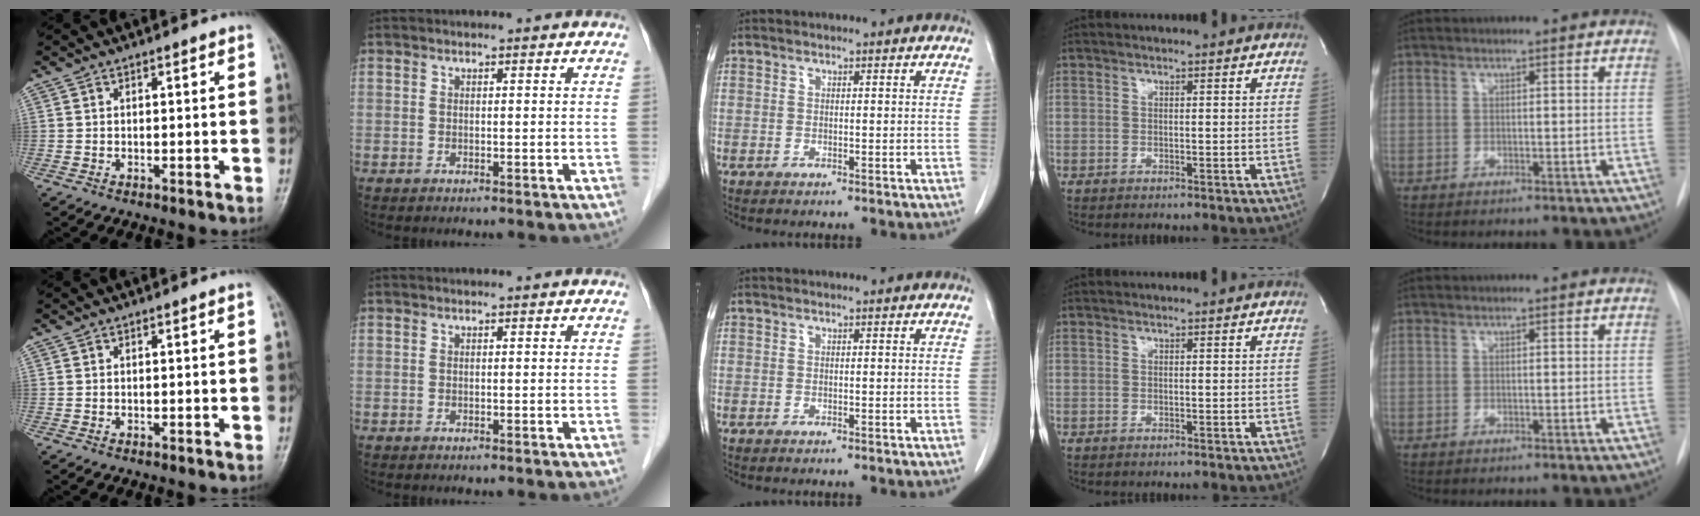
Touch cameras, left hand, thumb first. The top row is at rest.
{}